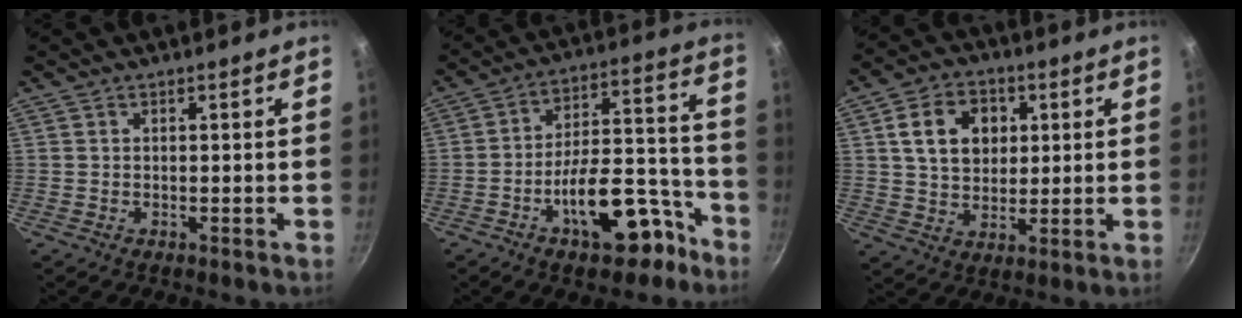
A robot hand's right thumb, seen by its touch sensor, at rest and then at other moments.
{"total": 16.9, "force": [-9.1, 8.0, 11.8], "torque": [-0.134, 0.092, -0.125]}
{"total": 11.4, "force": [3.0, 8.7, 6.8], "torque": [-0.089, 0.004, 0.046]}